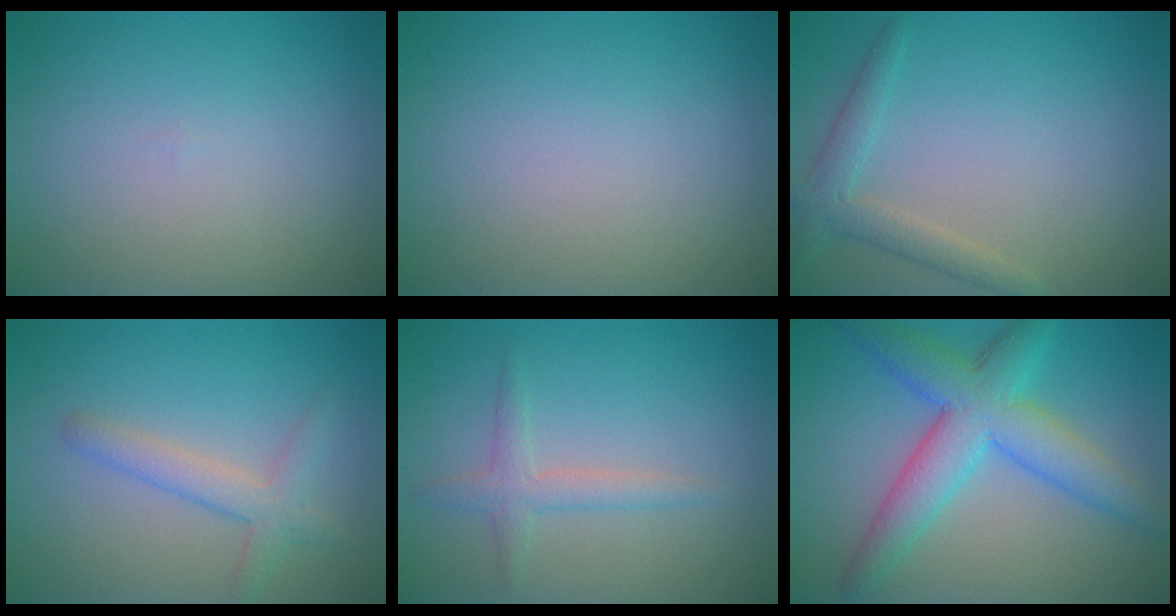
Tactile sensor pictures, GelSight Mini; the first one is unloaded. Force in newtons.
{"total": 0.0}
{"total": 2.5, "press": 2.5, "slide": 0.2}
{"total": 2.7, "press": 2.6, "slide": 0.1}
{"total": 2.0, "press": 2.0, "slide": 0.1}
{"total": 6.9, "press": 6.9, "slide": 0.1}